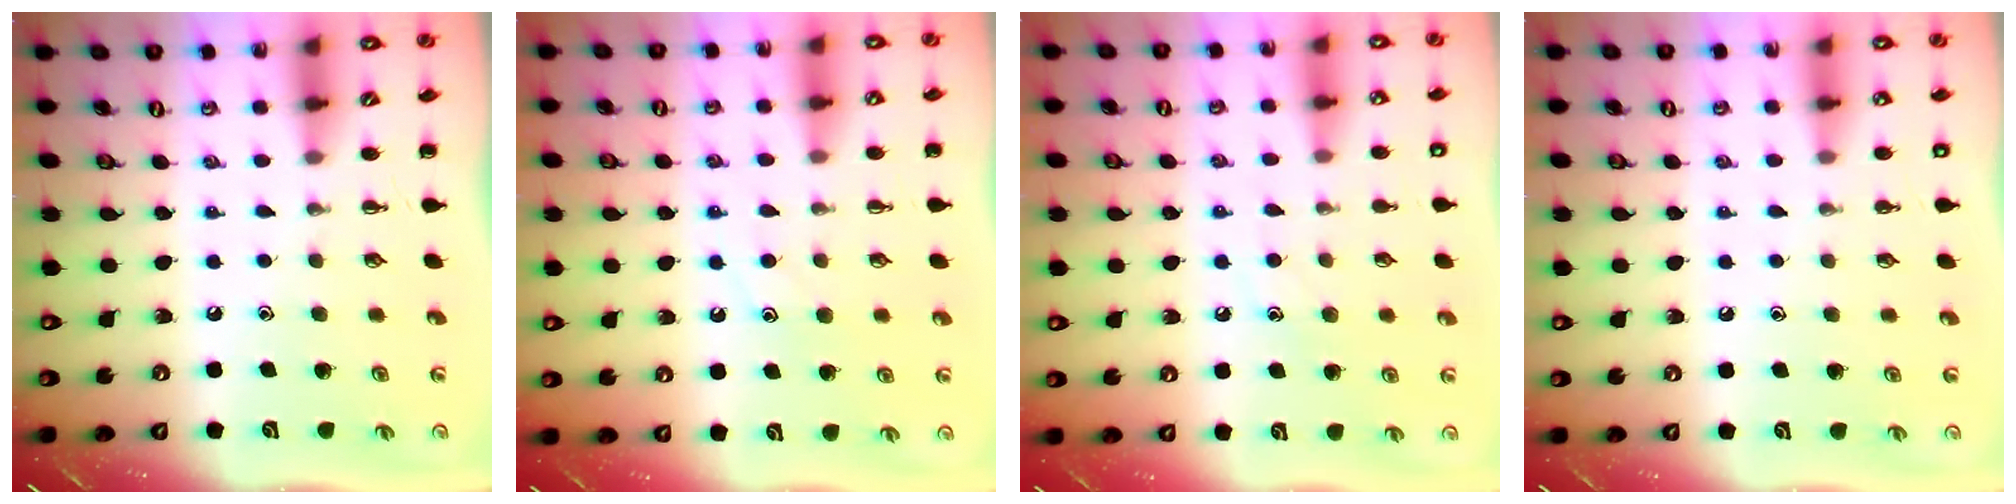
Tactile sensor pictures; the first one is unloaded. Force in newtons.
{"total": 8.4, "press": 8.4, "slide": 1.0}
{"total": 8.1, "press": 7.9, "slide": 1.5}
{"total": 2.1, "press": 2.0, "slide": 0.6}